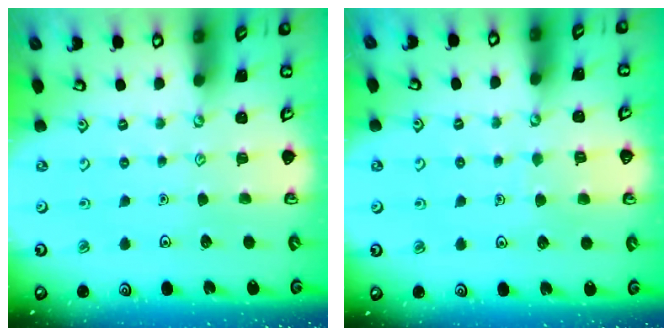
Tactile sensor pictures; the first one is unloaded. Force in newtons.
{"total": 5.0, "press": 4.9, "slide": 0.4}